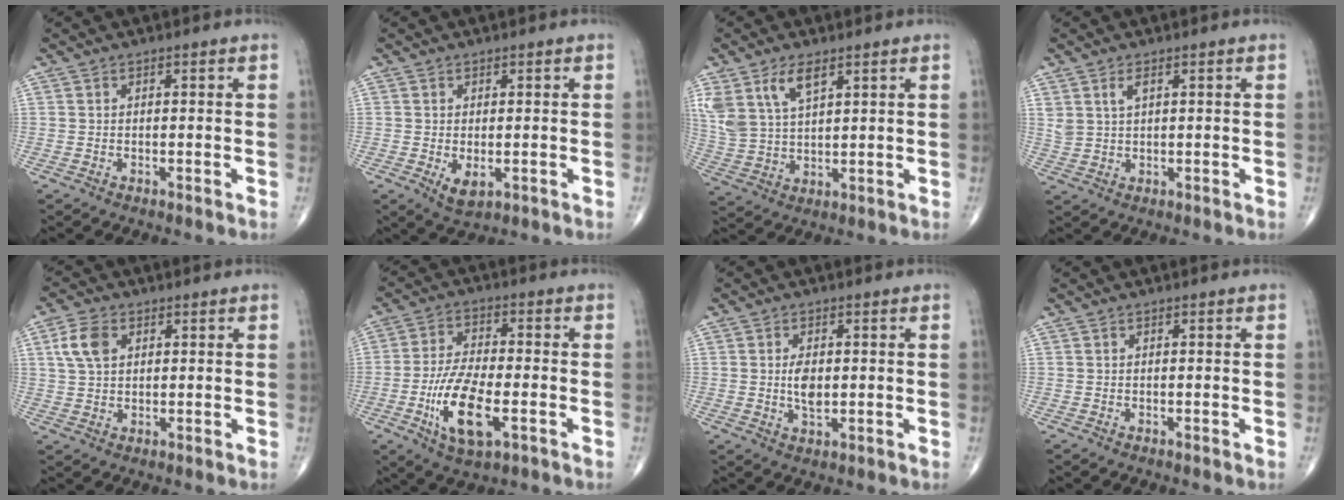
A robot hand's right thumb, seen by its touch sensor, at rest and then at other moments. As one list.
[{"total": 3.4, "force": [-0.7, 1.8, 2.8], "torque": [-0.042, -0.008, -0.002]}, {"total": 10.0, "force": [5.6, 4.9, 6.7], "torque": [-0.140, -0.014, 0.120]}, {"total": 3.2, "force": [1.6, 1.5, 2.3], "torque": [-0.045, -0.005, 0.038]}, {"total": 6.1, "force": [2.0, 4.0, 4.1], "torque": [-0.077, 0.002, 0.038]}, {"total": 12.5, "force": [-4.0, 5.0, 10.8], "torque": [-0.206, 0.006, -0.071]}, {"total": 4.2, "force": [0.2, 2.2, 3.5], "torque": [-0.063, -0.007, 0.006]}, {"total": 0.0}]